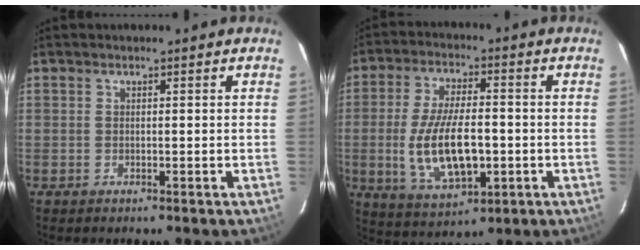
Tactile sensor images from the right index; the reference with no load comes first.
{"total": 14.2, "force": [-2.4, 5.9, 12.6], "torque": [-0.250, -0.012, -0.032]}